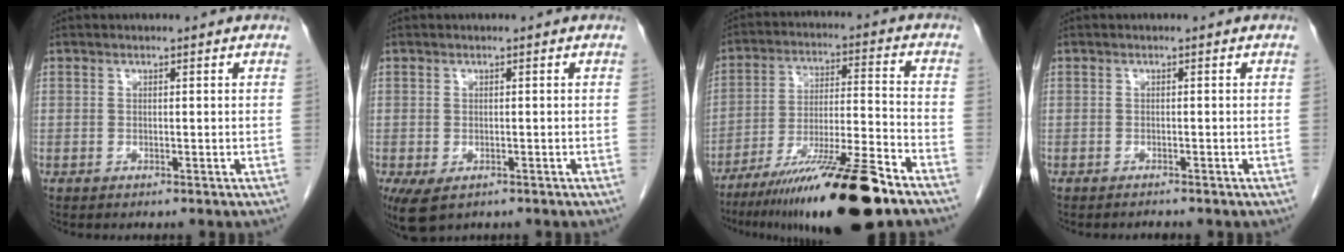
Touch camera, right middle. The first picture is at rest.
{"total": 4.8, "force": [-2.5, 2.9, 2.9], "torque": [-0.053, -0.011, -0.037]}
{"total": 18.6, "force": [-13.4, 0.6, 12.9], "torque": [-0.192, -0.026, -0.227]}
{"total": 0.9, "force": [-0.8, 0.2, 0.1], "torque": [-0.004, -0.002, -0.008]}